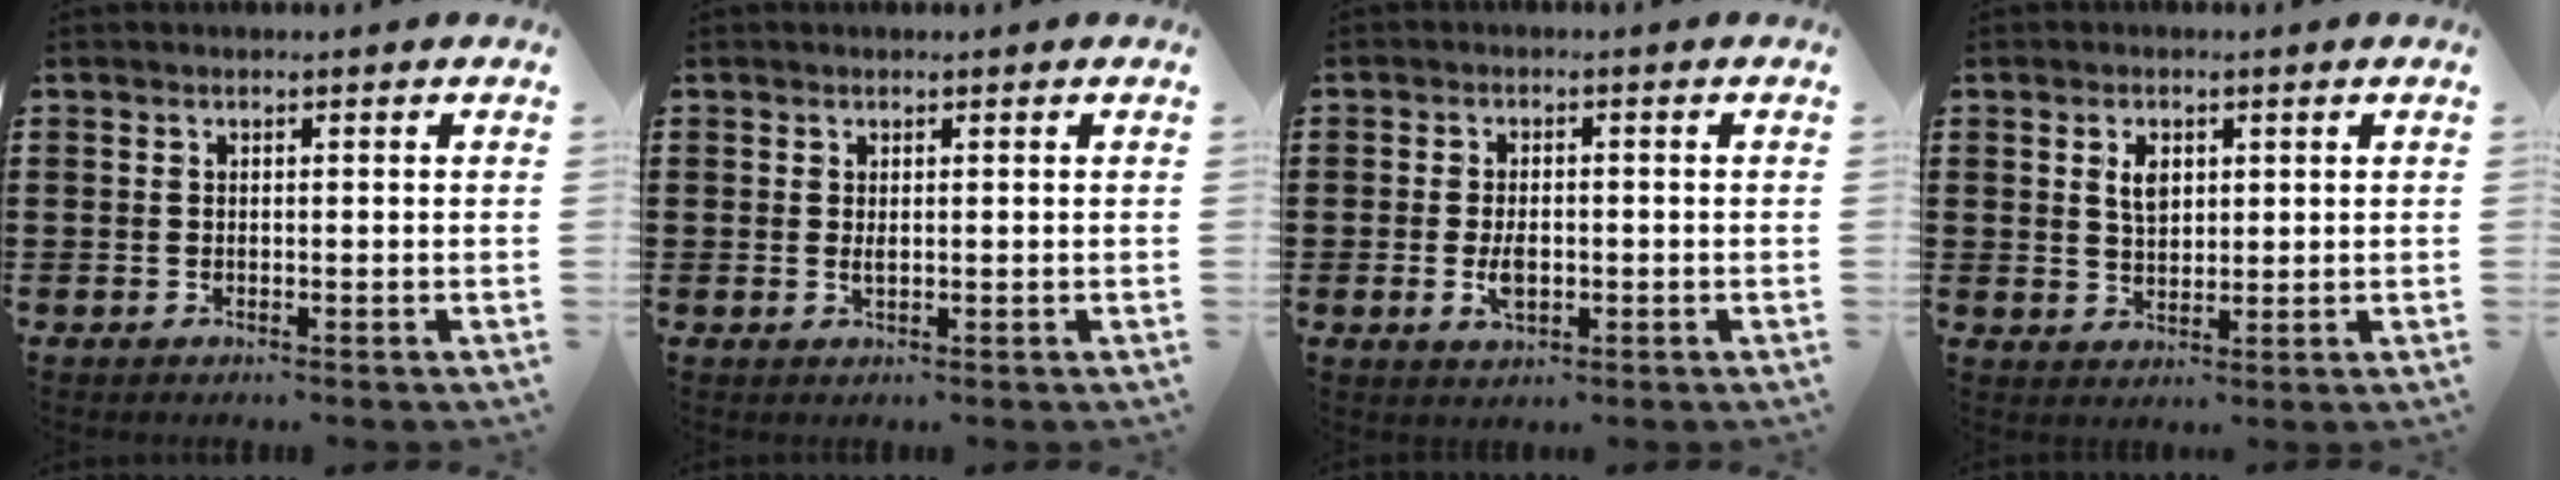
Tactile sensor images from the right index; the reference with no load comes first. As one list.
[{"total": 0.9, "force": [0.3, 0.2, 0.9], "torque": [-0.018, -0.001, 0.005]}, {"total": 3.5, "force": [-0.7, 1.8, 3.0], "torque": [-0.057, -0.001, -0.010]}, {"total": 3.4, "force": [1.3, 2.1, 2.4], "torque": [-0.047, 0.006, 0.020]}]